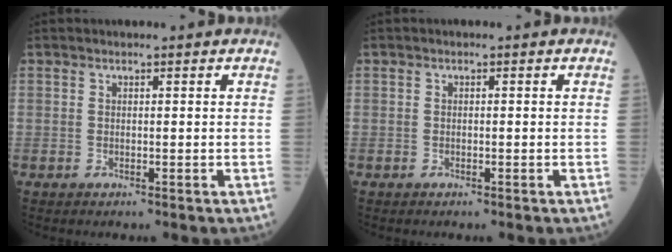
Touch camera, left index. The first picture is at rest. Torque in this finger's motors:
{"motor_torque": [0.00, 0.00, 0.00, 0.00]}